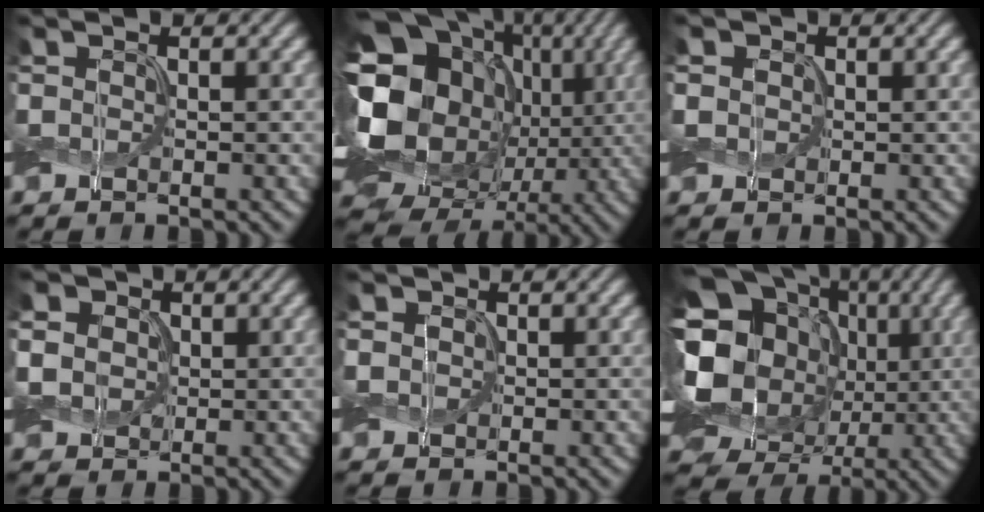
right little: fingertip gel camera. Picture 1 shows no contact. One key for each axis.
{"total": 22.6, "fx": 0.0, "fy": 18.9, "fz": 12.4, "tx": -0.262, "ty": 0.019, "tz": -0.024}
{"total": 1.8, "fx": 0.3, "fy": 1.5, "fz": 0.8, "tx": -0.025, "ty": 0.005, "tz": 0.004}
{"total": 7.4, "fx": 2.5, "fy": 6.0, "fz": 3.6, "tx": -0.088, "ty": 0.028, "tz": 0.020}
{"total": 1.0, "fx": 0.1, "fy": 0.9, "fz": 0.4, "tx": -0.009, "ty": 0.000, "tz": 0.000}
{"total": 21.4, "fx": -0.5, "fy": 18.9, "fz": 10.2, "tx": -0.221, "ty": 0.022, "tz": -0.032}